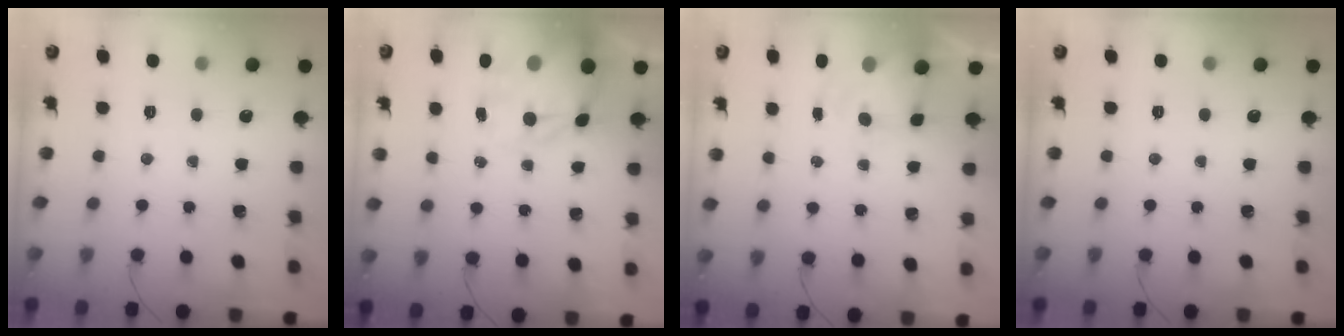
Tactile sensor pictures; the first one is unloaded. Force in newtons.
{"total": 12.7, "press": 12.2, "slide": 3.3}
{"total": 4.0, "press": 4.0, "slide": 0.7}
{"total": 0.0}